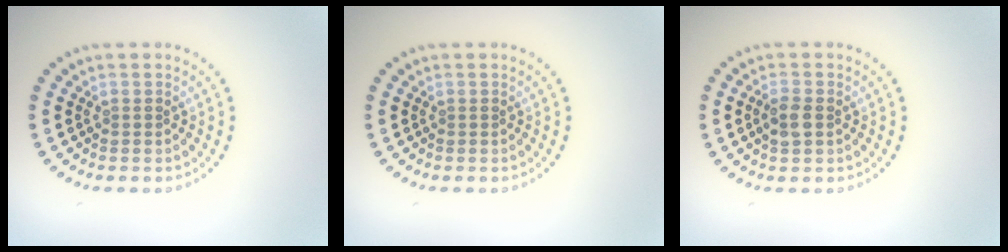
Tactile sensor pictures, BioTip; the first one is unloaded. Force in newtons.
{"total": 0.0}
{"total": 1.9, "press": 1.9, "slide": 0.3}